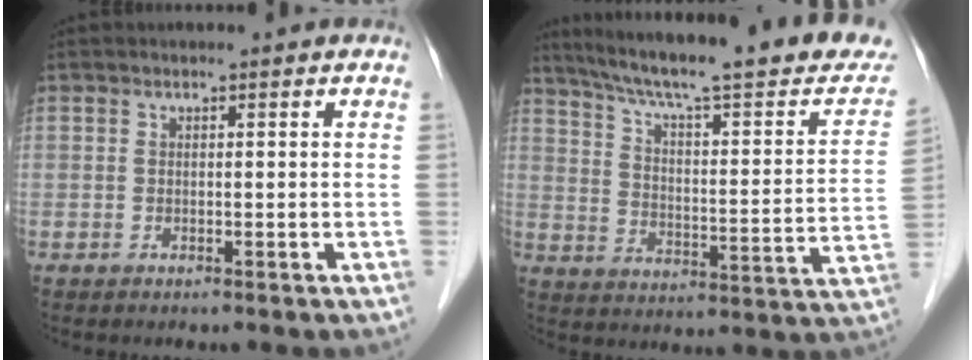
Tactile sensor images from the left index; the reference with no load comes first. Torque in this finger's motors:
{"motor_torque": [0.09, -0.24, 0.32, 0.11]}